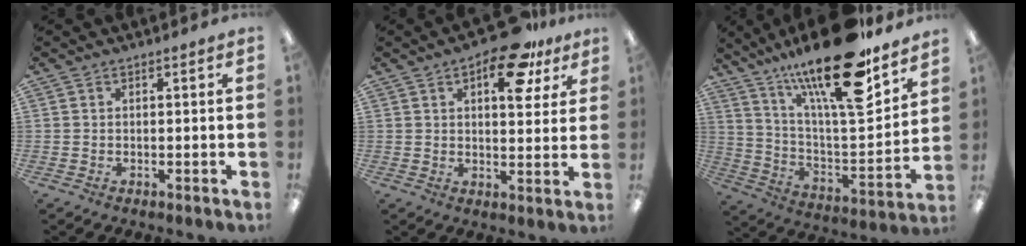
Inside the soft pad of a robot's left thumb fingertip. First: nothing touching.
{"total": 11.9, "force": [6.3, 5.8, 8.2], "torque": [-0.100, -0.025, 0.100]}
{"total": 24.5, "force": [17.5, 6.2, 16.0], "torque": [-0.261, -0.114, 0.286]}